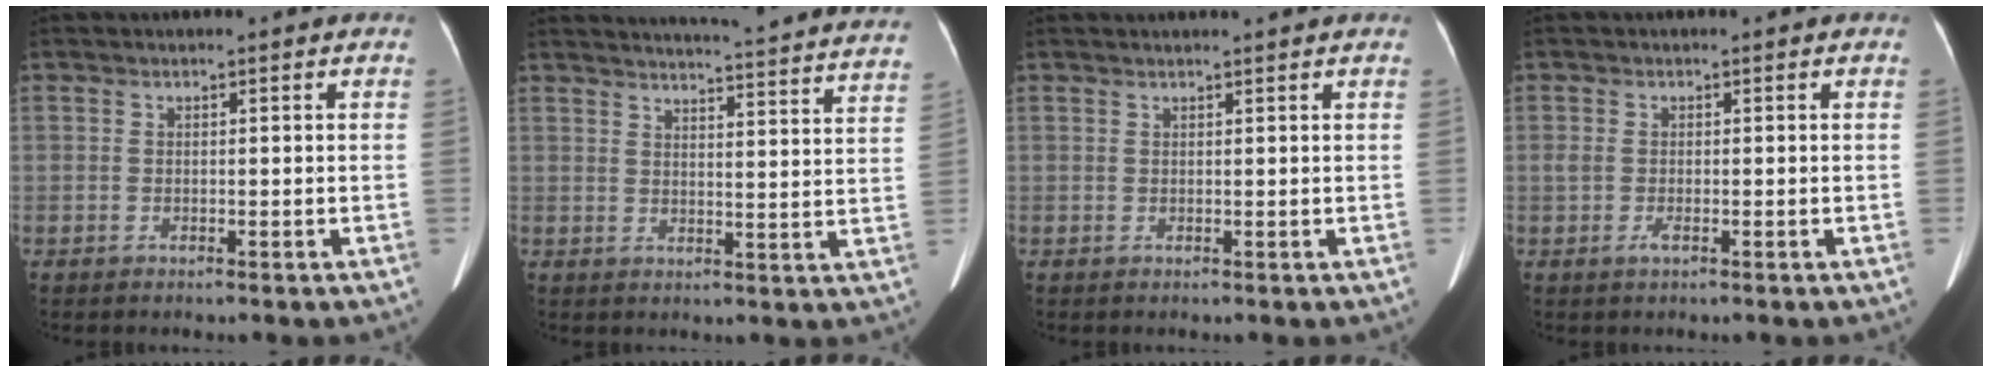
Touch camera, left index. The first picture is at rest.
{"total": 25.7, "force": [24.7, 0.4, 7.1], "torque": [-0.094, -0.088, 0.276]}
{"total": 2.5, "force": [2.3, -0.3, 0.7], "torque": [-0.010, 0.015, 0.031]}
{"total": 1.3, "force": [-0.5, 0.5, 1.1], "torque": [-0.025, -0.002, -0.004]}